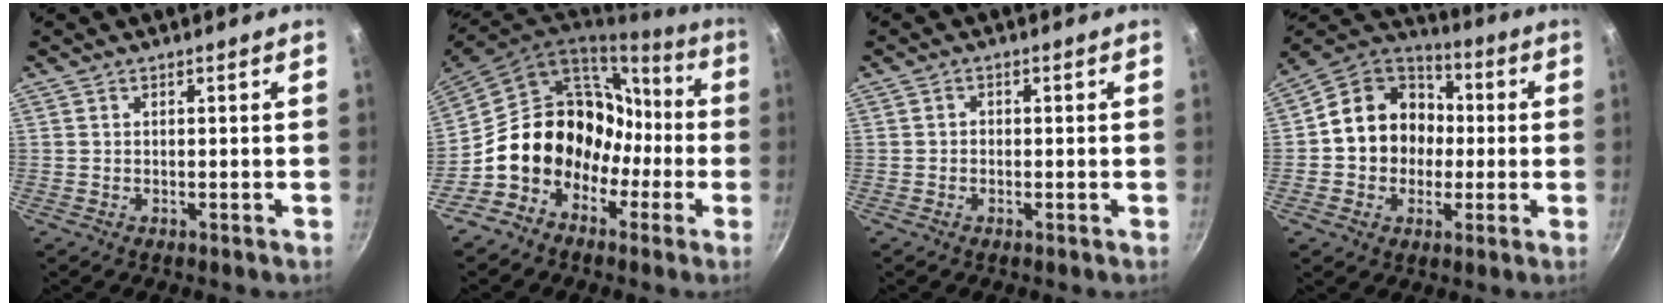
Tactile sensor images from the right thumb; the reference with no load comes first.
{"total": 19.1, "force": [-4.7, 15.6, 9.9], "torque": [-0.115, 0.083, -0.073]}
{"total": 1.1, "force": [-0.2, 0.9, 0.5], "torque": [-0.008, 0.005, -0.004]}
{"total": 15.6, "force": [0.1, 13.5, 7.9], "torque": [-0.093, 0.034, -0.013]}